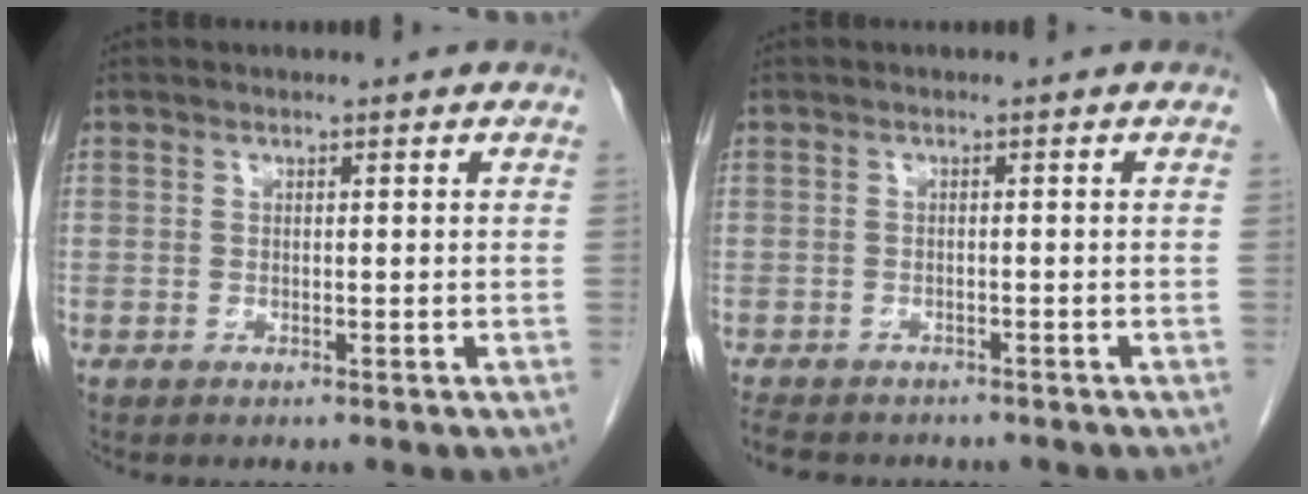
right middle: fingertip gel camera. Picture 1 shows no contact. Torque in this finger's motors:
{"motor_torque": [0.39, -0.18, 0.07, 0.03]}